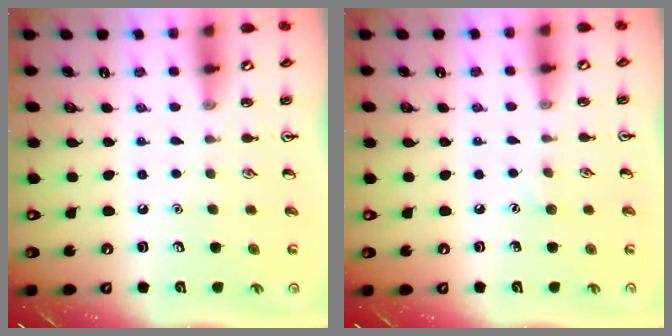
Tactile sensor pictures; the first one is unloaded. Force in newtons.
{"total": 3.9, "press": 3.7, "slide": 1.2}